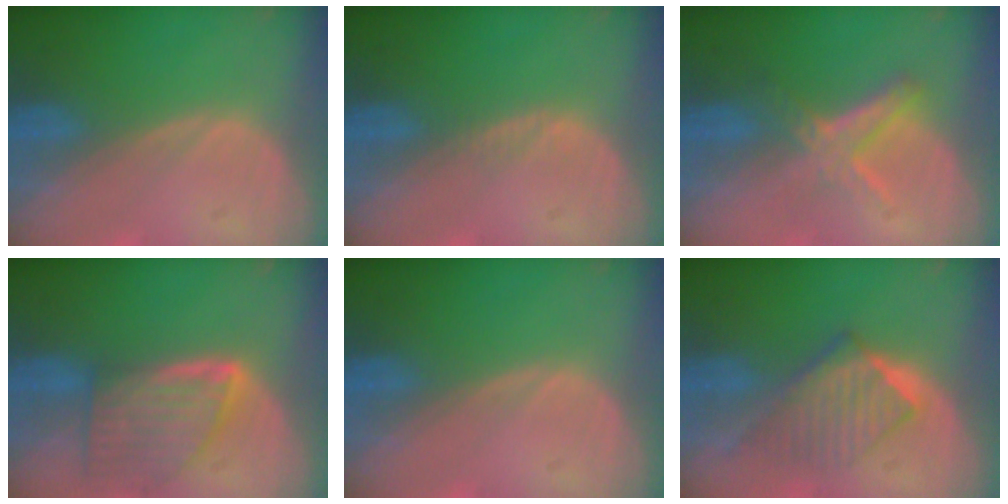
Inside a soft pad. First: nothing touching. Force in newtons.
{"total": 0.5, "press": 0.5, "slide": 0.1}
{"total": 5.5, "press": 5.4, "slide": 1.3}
{"total": 8.0, "press": 7.2, "slide": 3.5}
{"total": 0.0}
{"total": 6.4, "press": 6.3, "slide": 1.5}